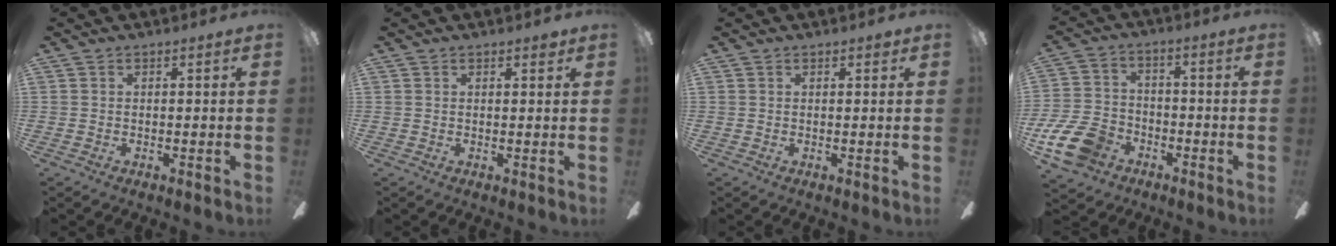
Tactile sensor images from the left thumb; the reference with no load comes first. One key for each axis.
{"total": 1.6, "fx": 1.1, "fy": 0.4, "fz": 1.0, "tx": -0.014, "ty": -0.002, "tz": 0.018}
{"total": 1.2, "fx": 0.8, "fy": 0.4, "fz": 0.8, "tx": -0.009, "ty": -0.001, "tz": 0.012}
{"total": 12.6, "fx": -6.6, "fy": 8.5, "fz": 6.5, "tx": -0.152, "ty": 0.043, "tz": -0.124}